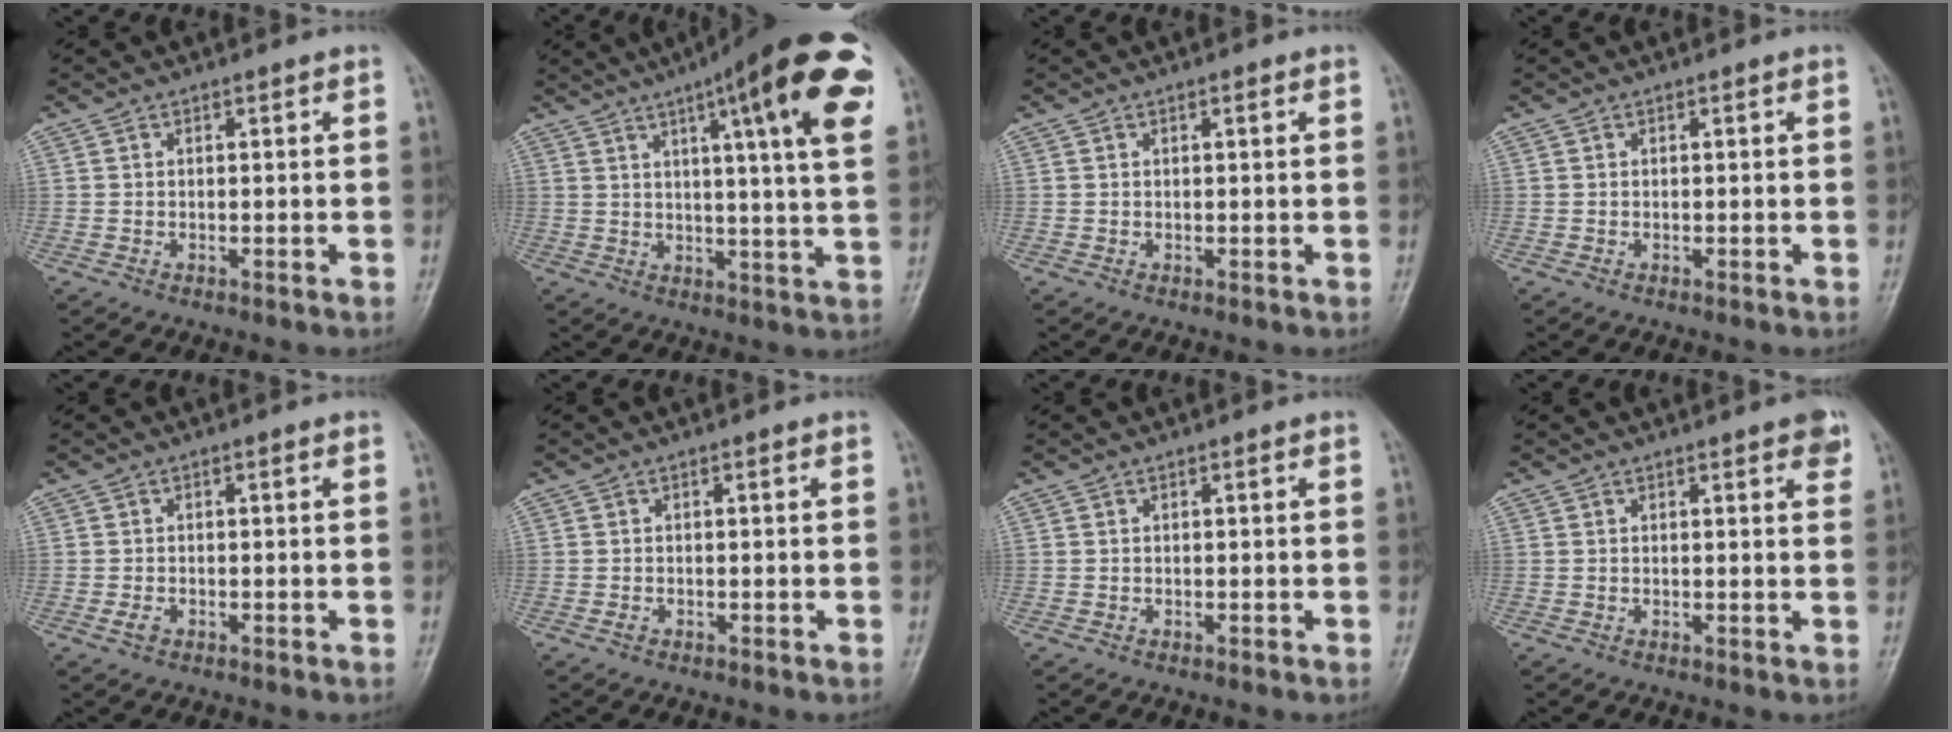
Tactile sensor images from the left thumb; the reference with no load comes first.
{"total": 20.8, "force": [9.1, 3.4, 18.4], "torque": [-0.239, -0.015, 0.117]}
{"total": 0.7, "force": [0.3, 0.1, 0.6], "torque": [-0.010, 0.001, 0.003]}
{"total": 0.0}
{"total": 1.4, "force": [-0.6, 0.8, 0.9], "torque": [-0.021, 0.003, -0.012]}
{"total": 0.7, "force": [-0.2, 0.4, 0.5], "torque": [-0.009, 0.004, -0.004]}
{"total": 0.0}
{"total": 3.4, "force": [2.0, 0.9, 2.6], "torque": [-0.024, -0.005, 0.019]}